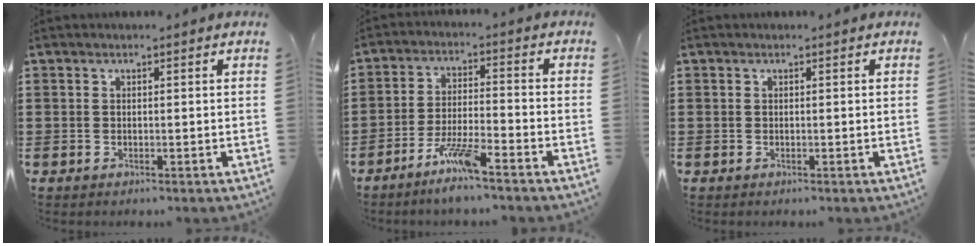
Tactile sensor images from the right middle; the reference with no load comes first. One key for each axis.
{"total": 6.2, "fx": -4.7, "fy": 0.3, "fz": 4.1, "tx": -0.095, "ty": -0.014, "tz": -0.091}
{"total": 0.0}